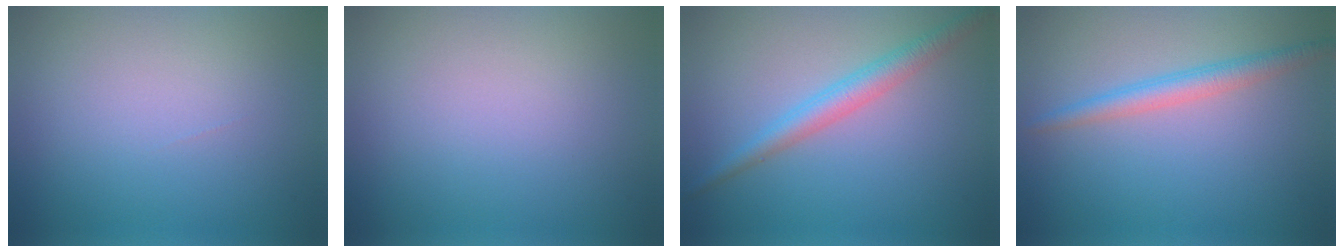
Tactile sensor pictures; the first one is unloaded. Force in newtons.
{"total": 0.0}
{"total": 2.9, "press": 2.9, "slide": 0.1}
{"total": 2.6, "press": 2.6, "slide": 0.0}